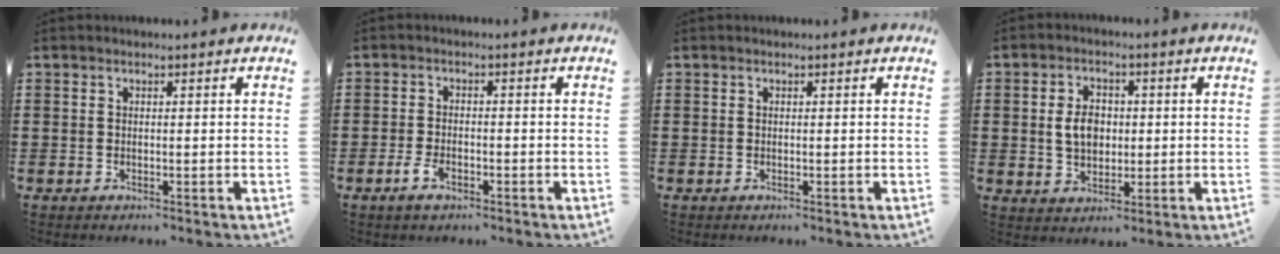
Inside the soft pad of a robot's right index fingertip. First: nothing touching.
{"total": 2.9, "force": [-1.4, 1.2, 2.2], "torque": [-0.055, -0.008, -0.029]}
{"total": 0.0}
{"total": 5.3, "force": [0.3, 3.7, 3.8], "torque": [-0.079, 0.008, -0.002]}